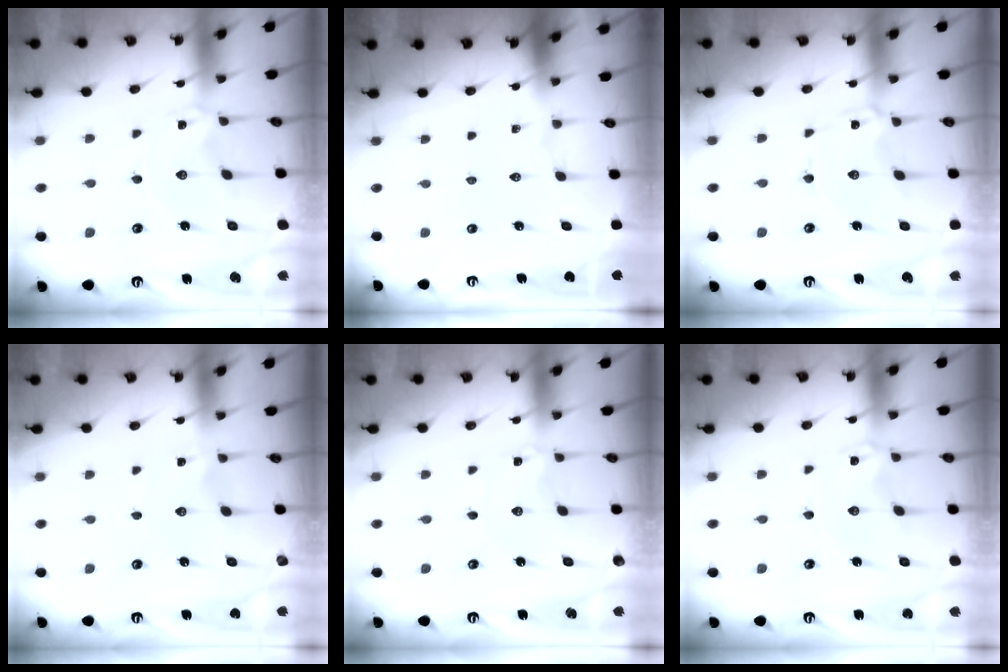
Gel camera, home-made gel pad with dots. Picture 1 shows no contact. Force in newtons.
{"total": 0.0}
{"total": 1.7, "press": 1.7, "slide": 0.3}
{"total": 0.6, "press": 0.6, "slide": 0.1}
{"total": 0.7, "press": 0.7, "slide": 0.2}
{"total": 0.7, "press": 0.7, "slide": 0.2}